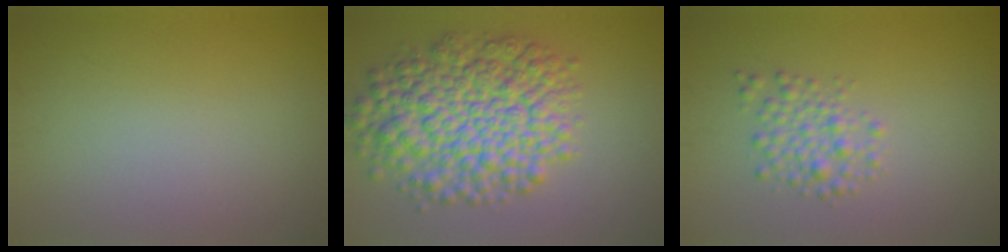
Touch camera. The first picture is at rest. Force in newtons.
{"total": 9.5, "press": 9.5, "slide": 0.2}
{"total": 2.5, "press": 2.5, "slide": 0.1}